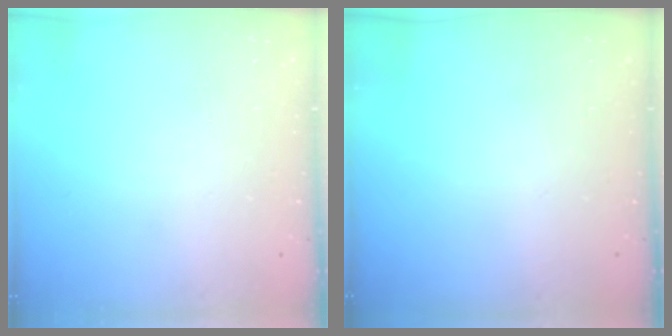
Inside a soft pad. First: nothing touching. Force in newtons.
{"total": 0.0}